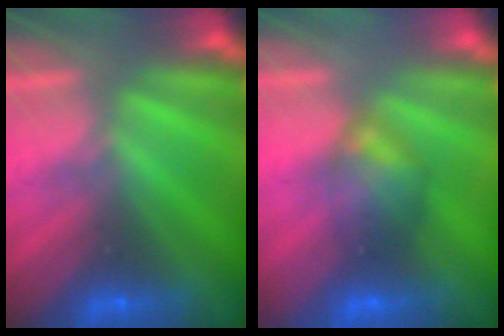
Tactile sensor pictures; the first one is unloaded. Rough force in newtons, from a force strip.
{"total": 2.9}